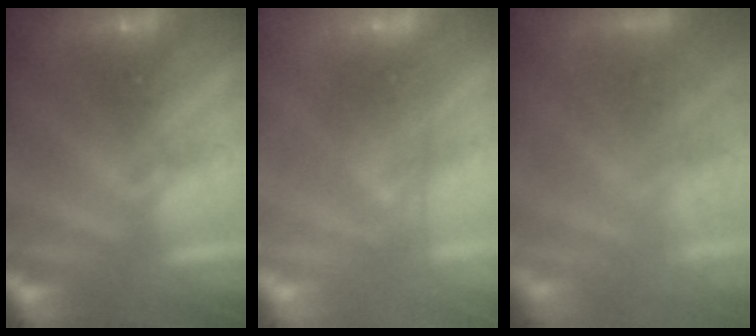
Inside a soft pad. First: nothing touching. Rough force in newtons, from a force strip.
{"total": 2.7}
{"total": 9.3}